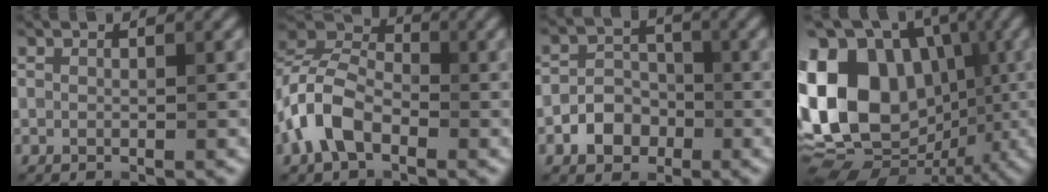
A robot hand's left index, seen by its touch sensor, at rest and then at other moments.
{"total": 6.5, "force": [-3.0, 3.8, 4.3], "torque": [-0.099, 0.012, -0.074]}
{"total": 3.2, "force": [-1.4, 2.4, 1.6], "torque": [-0.012, 0.010, -0.029]}
{"total": 18.9, "force": [0.9, 14.0, 12.7], "torque": [-0.246, 0.034, 0.025]}